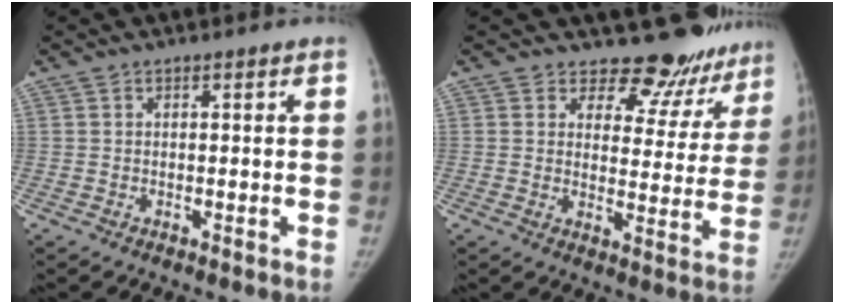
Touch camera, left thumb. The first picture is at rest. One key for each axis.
{"total": 13.7, "fx": 12.3, "fy": 5.9, "fz": 1.1, "tx": 0.044, "ty": -0.095, "tz": 0.132}